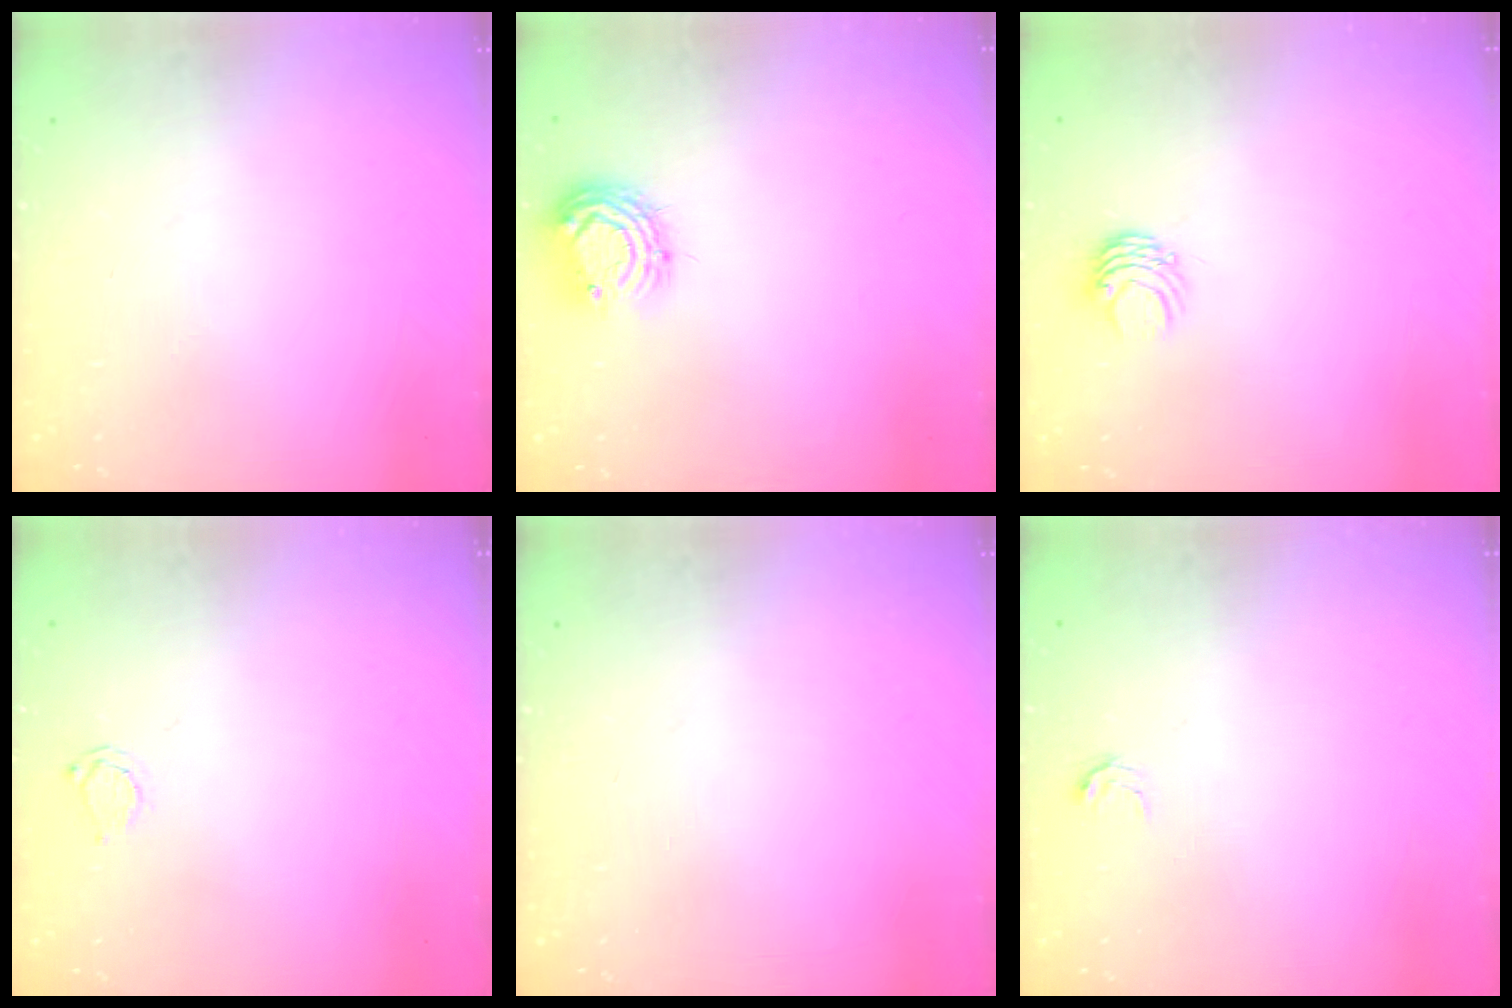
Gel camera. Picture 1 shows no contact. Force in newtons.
{"total": 8.6, "press": 8.6, "slide": 0.7}
{"total": 3.9, "press": 3.9, "slide": 0.3}
{"total": 2.8, "press": 2.8, "slide": 0.3}
{"total": 0.0}
{"total": 2.7, "press": 2.7, "slide": 0.4}